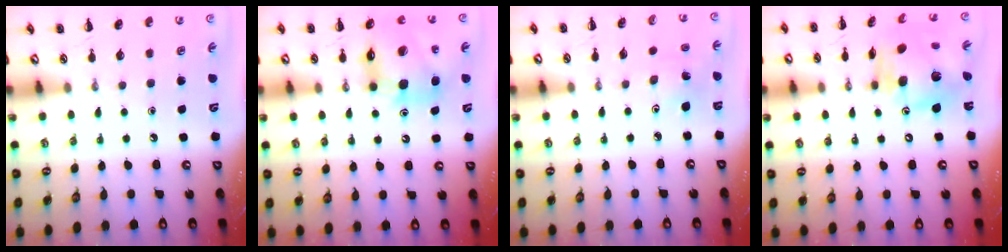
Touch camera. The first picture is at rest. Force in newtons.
{"total": 13.9, "press": 13.3, "slide": 4.0}
{"total": 3.9, "press": 3.7, "slide": 1.3}
{"total": 14.0, "press": 13.3, "slide": 4.3}